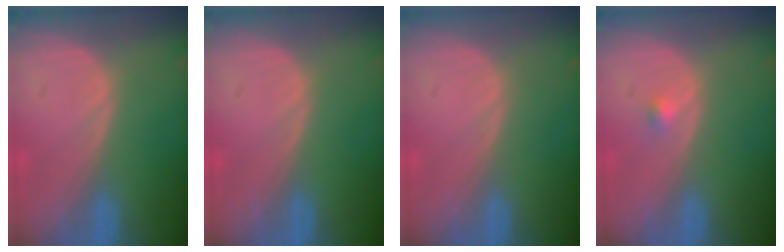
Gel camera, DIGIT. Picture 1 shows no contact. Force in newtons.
{"total": 0.0}
{"total": 0.0}
{"total": 1.1, "press": 0.9, "slide": 0.5}